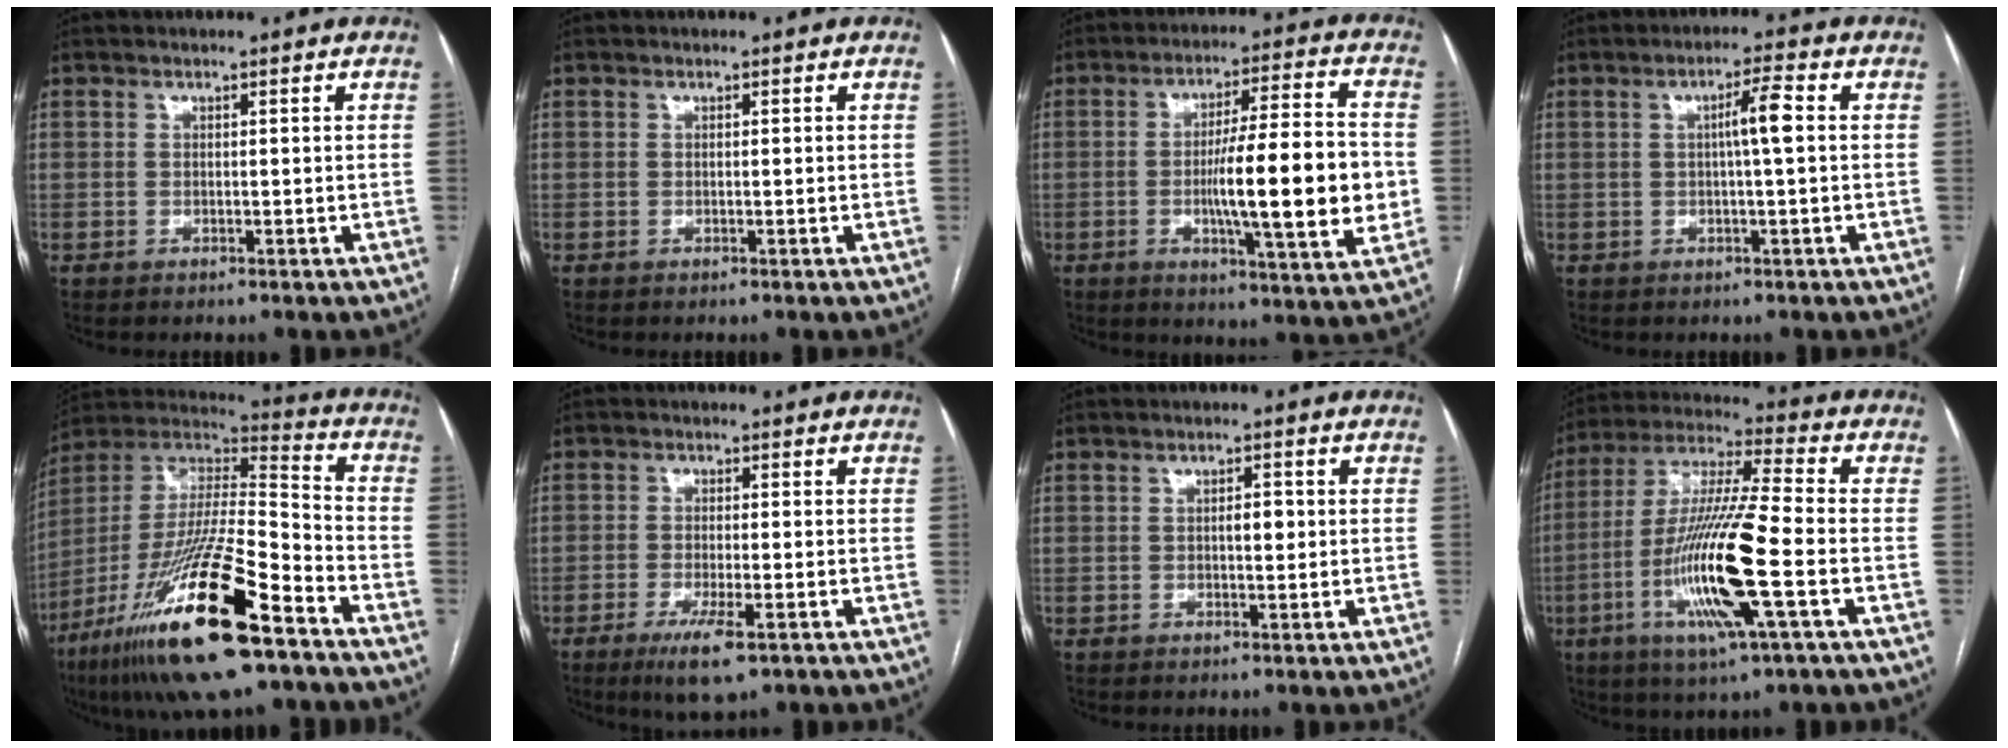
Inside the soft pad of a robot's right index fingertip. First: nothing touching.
{"total": 0.0}
{"total": 16.5, "force": [-1.7, 1.4, 16.4], "torque": [-0.252, -0.001, -0.029]}
{"total": 4.2, "force": [0.5, -0.2, 4.1], "torque": [-0.069, 0.006, 0.008]}
{"total": 26.3, "force": [-15.1, 4.1, 21.2], "torque": [-0.409, -0.044, -0.272]}
{"total": 6.2, "force": [-3.5, 0.8, 5.1], "torque": [-0.095, -0.016, -0.055]}
{"total": 2.0, "force": [0.1, 0.8, 1.8], "torque": [-0.029, 0.003, 0.001]}
{"total": 17.2, "force": [-4.9, 0.7, 16.5], "torque": [-0.336, -0.014, -0.095]}